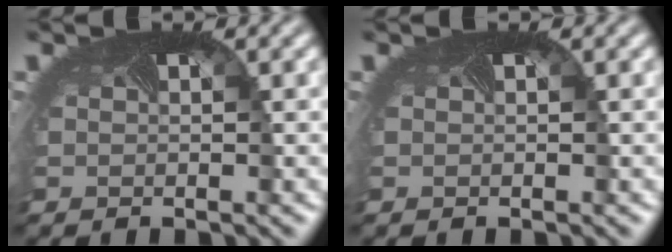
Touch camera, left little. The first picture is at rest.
{"total": 0.0}